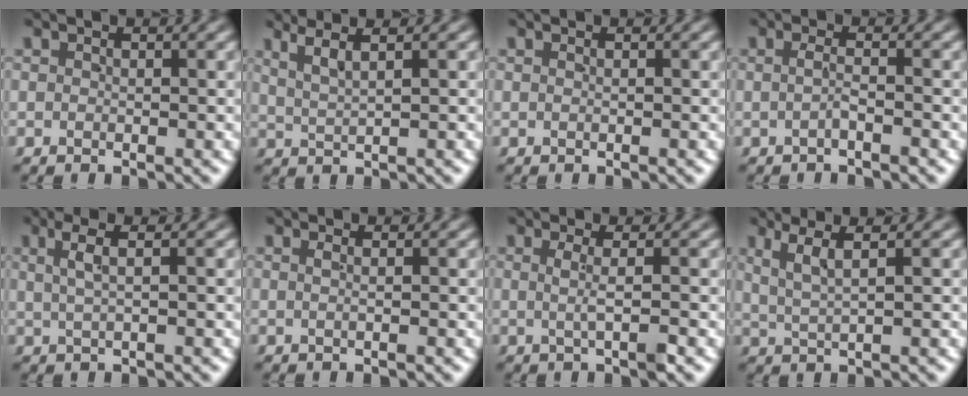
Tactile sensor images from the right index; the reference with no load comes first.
{"total": 2.6, "force": [2.0, 0.3, 1.7], "torque": [-0.035, 0.004, 0.038]}
{"total": 0.0}
{"total": 1.1, "force": [-0.7, 0.1, 0.9], "torque": [-0.021, -0.002, -0.013]}
{"total": 2.3, "force": [0.9, 0.3, 2.1], "torque": [-0.031, 0.010, 0.015]}
{"total": 0.7, "force": [0.1, -0.2, 0.7], "torque": [-0.011, 0.003, 0.001]}
{"total": 2.0, "force": [-0.1, -0.4, 1.9], "torque": [-0.032, 0.001, 0.001]}
{"total": 2.5, "force": [1.6, 0.4, 1.9], "torque": [-0.036, 0.003, 0.033]}